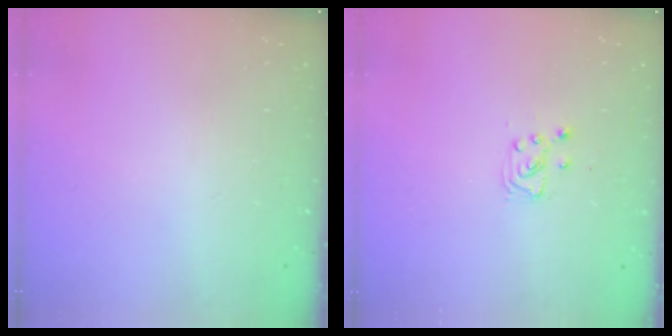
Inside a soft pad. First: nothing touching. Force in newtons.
{"total": 4.4, "press": 4.4, "slide": 0.5}